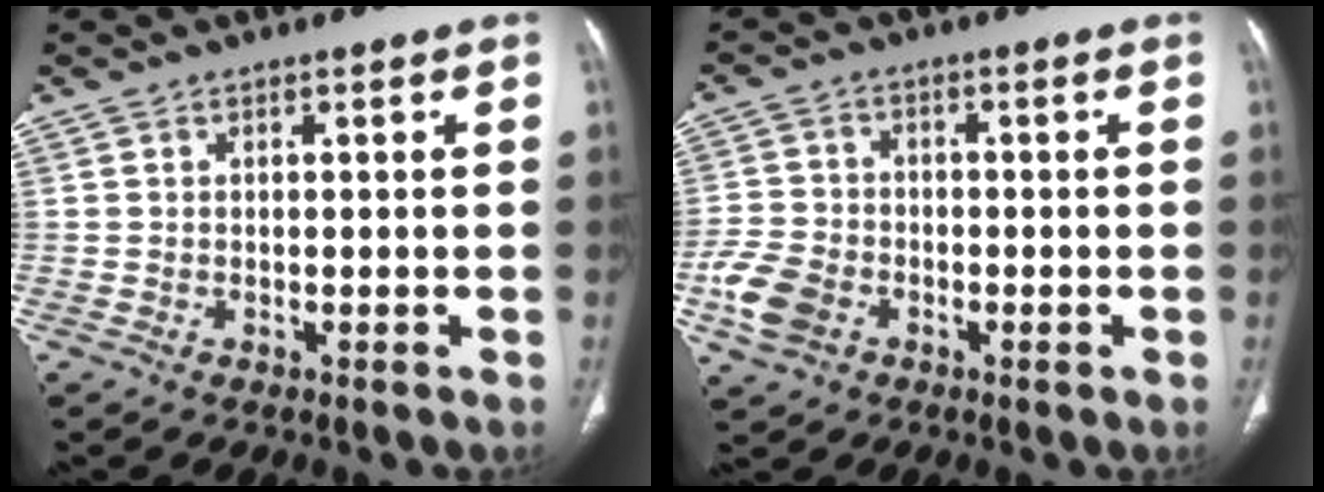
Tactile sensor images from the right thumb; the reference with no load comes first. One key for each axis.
{"total": 7.7, "fx": -3.1, "fy": 5.8, "fz": 4.1, "tx": -0.082, "ty": 0.011, "tz": -0.059}